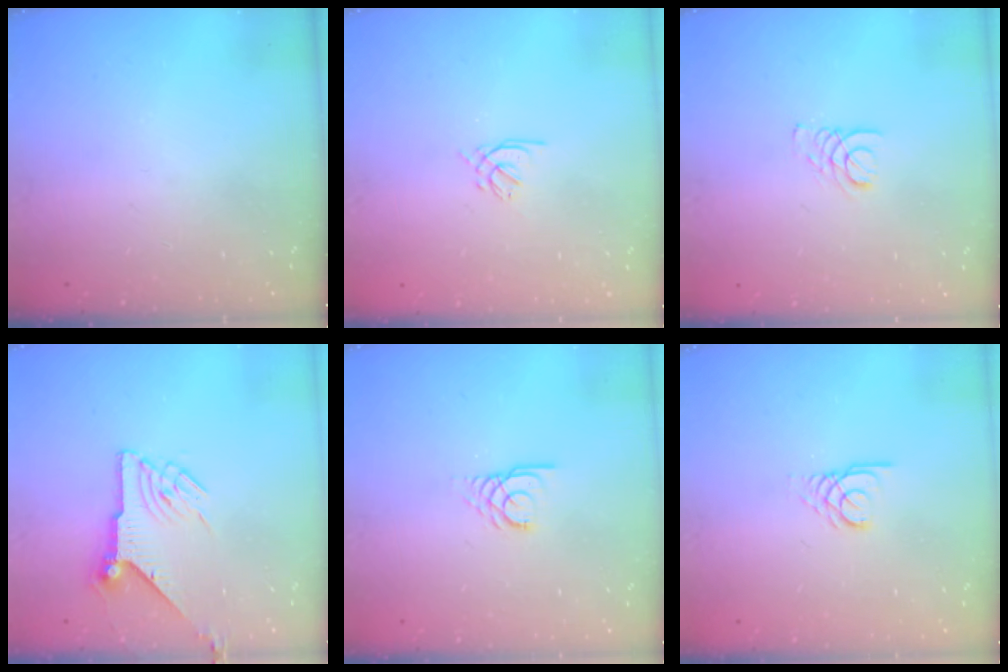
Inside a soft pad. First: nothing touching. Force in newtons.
{"total": 1.2, "press": 1.0, "slide": 0.5}
{"total": 1.9, "press": 1.9, "slide": 0.2}
{"total": 7.8, "press": 7.8, "slide": 0.2}
{"total": 3.2, "press": 3.2, "slide": 0.2}
{"total": 2.7, "press": 2.7, "slide": 0.3}